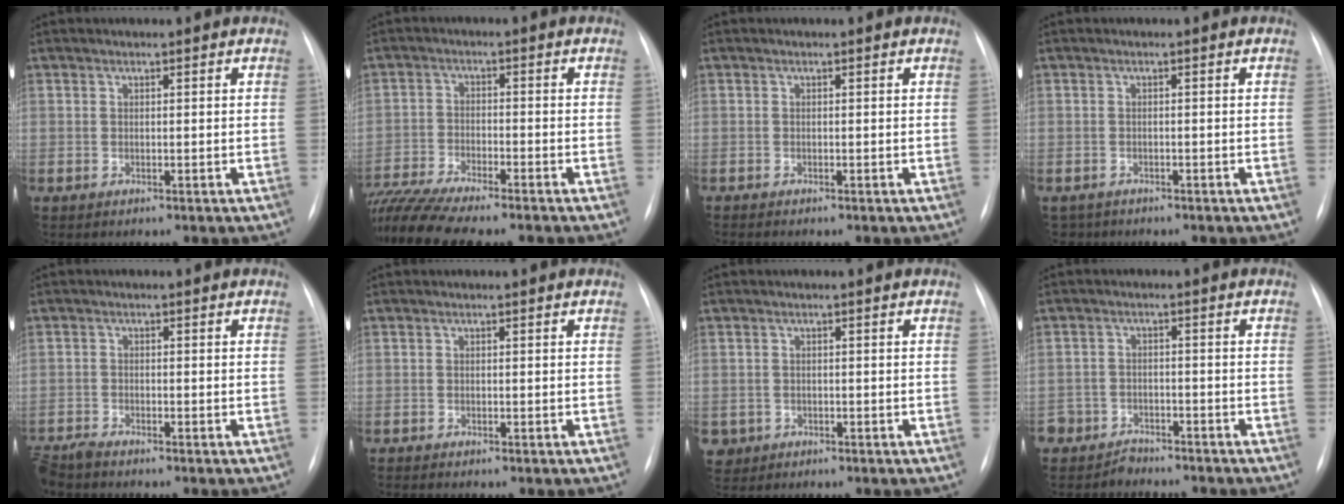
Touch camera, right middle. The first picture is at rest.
{"total": 13.4, "force": [-11.7, 0.8, 6.6], "torque": [-0.121, -0.014, -0.192]}
{"total": 0.6, "force": [-0.6, 0.0, 0.3], "torque": [-0.003, 0.000, -0.009]}
{"total": 2.2, "force": [-1.9, 1.1, -0.4], "torque": [0.002, 0.000, -0.030]}
{"total": 3.7, "force": [-3.6, 0.4, 1.0], "torque": [-0.016, -0.015, -0.069]}
{"total": 1.2, "force": [-1.0, 0.0, 0.5], "torque": [-0.006, -0.001, -0.014]}
{"total": 2.3, "force": [-1.0, 2.1, 0.0], "torque": [0.003, 0.008, -0.014]}
{"total": 5.6, "force": [-4.9, 2.8, 0.1], "torque": [0.003, 0.005, -0.079]}